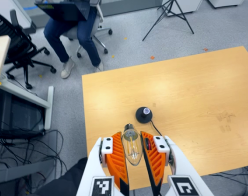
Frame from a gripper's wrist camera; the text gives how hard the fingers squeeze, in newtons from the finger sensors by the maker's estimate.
{"total": 14.0, "left": 15.7, "right": 12.4}